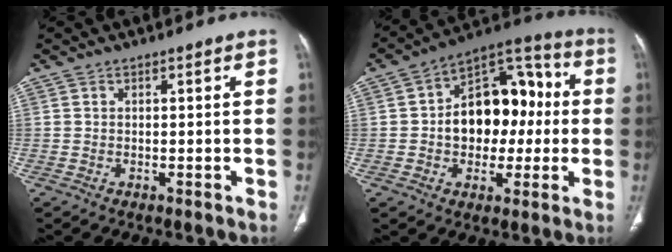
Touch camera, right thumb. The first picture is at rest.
{"total": 17.8, "force": [0.1, 12.1, 13.1], "torque": [-0.142, 0.039, -0.001]}